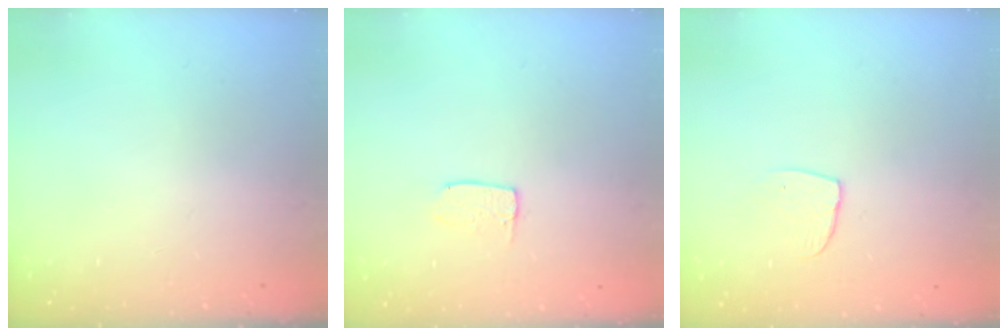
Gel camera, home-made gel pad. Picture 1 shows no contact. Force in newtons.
{"total": 3.8, "press": 3.8, "slide": 0.2}
{"total": 6.5, "press": 6.5, "slide": 0.5}